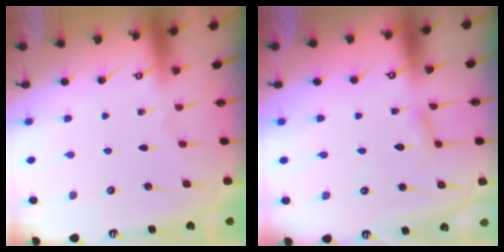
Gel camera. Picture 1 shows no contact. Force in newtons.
{"total": 2.2, "press": 2.2, "slide": 0.2}